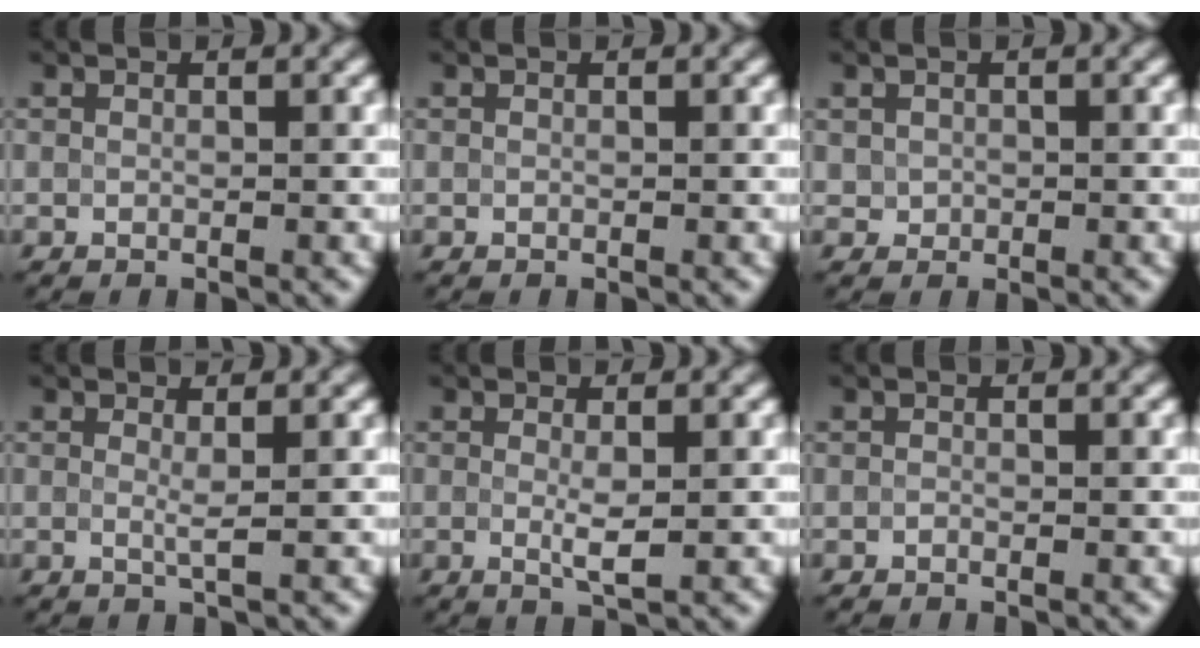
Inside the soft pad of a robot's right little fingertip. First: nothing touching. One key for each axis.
{"total": 0.0}
{"total": 0.8, "fx": 0.2, "fy": 0.7, "fz": 0.2, "tx": -0.001, "ty": -0.003, "tz": 0.004}
{"total": 1.0, "fx": 0.2, "fy": 0.1, "fz": 1.0, "tx": -0.019, "ty": -0.006, "tz": 0.000}
{"total": 1.8, "fx": 0.0, "fy": 0.2, "fz": 1.8, "tx": -0.033, "ty": -0.006, "tz": 0.000}
{"total": 0.0}